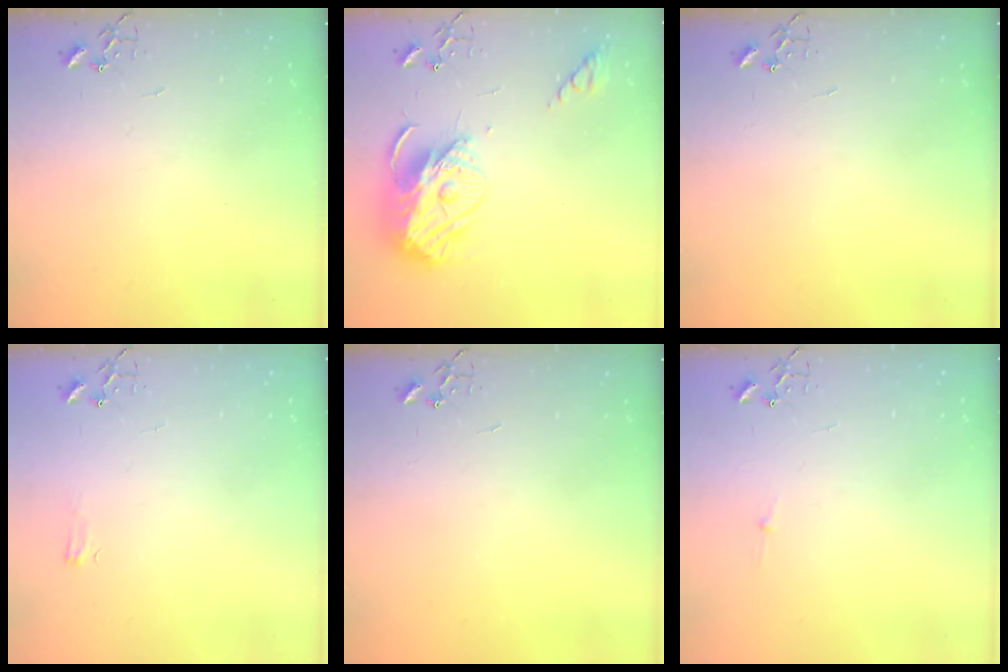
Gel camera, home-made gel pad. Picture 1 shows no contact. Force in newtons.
{"total": 15.2, "press": 15.0, "slide": 1.9}
{"total": 0.0}
{"total": 3.7, "press": 3.6, "slide": 0.6}
{"total": 0.0}
{"total": 2.8, "press": 2.8, "slide": 0.3}